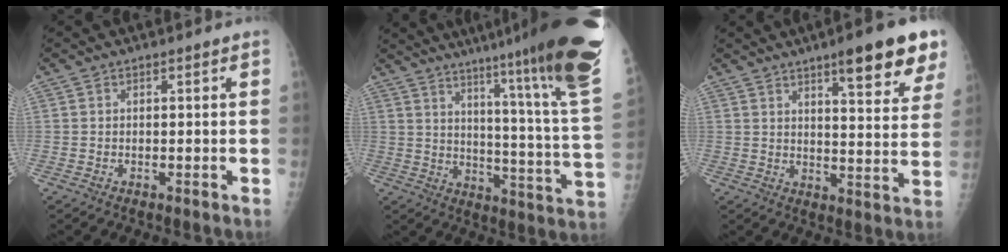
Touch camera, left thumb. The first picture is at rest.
{"total": 29.4, "force": [20.9, 0.8, 20.7], "torque": [-0.246, -0.129, 0.282]}
{"total": 14.7, "force": [9.0, 3.3, 11.1], "torque": [-0.115, -0.043, 0.121]}